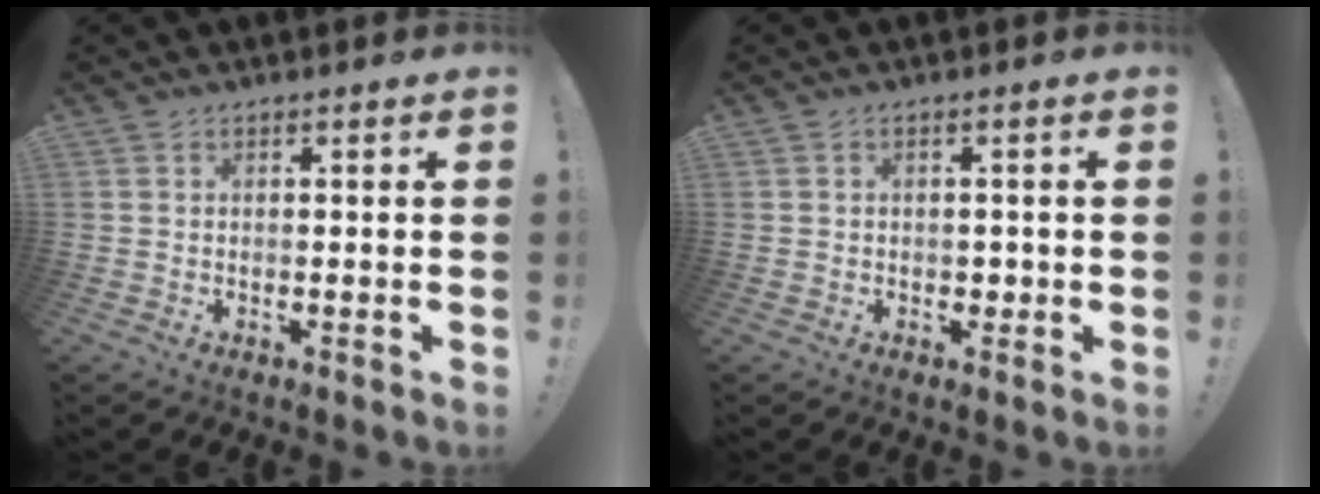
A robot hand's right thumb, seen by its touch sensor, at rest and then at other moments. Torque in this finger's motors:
{"motor_torque": [0.00, 0.04, -0.03, 0.03, 0.01]}